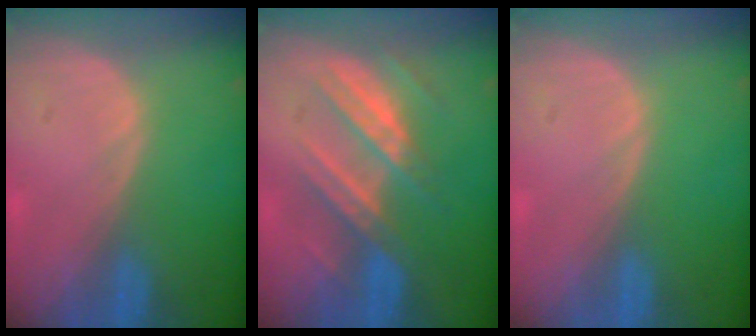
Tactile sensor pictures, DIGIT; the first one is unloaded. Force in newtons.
{"total": 7.3, "press": 7.3, "slide": 1.0}
{"total": 0.0}